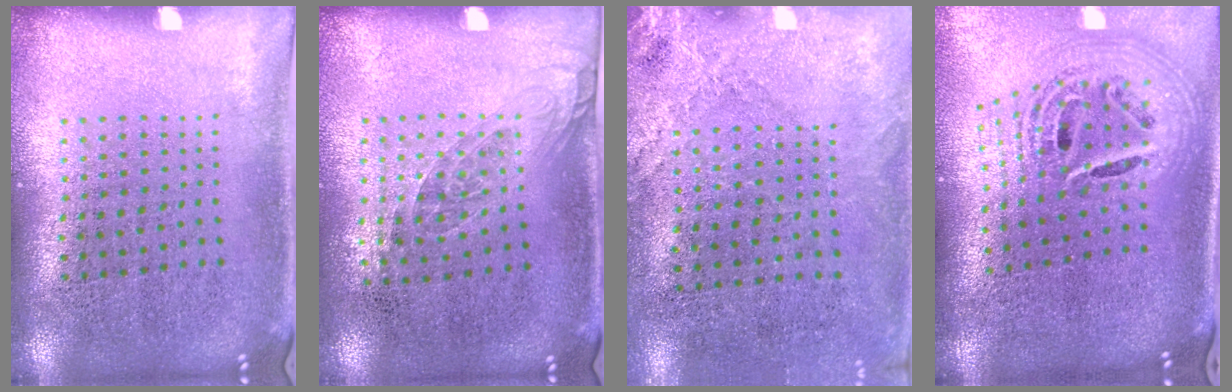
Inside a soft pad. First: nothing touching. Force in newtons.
{"total": 1.0, "press": 0.9, "slide": 0.6}
{"total": 2.5, "press": 2.1, "slide": 1.3}
{"total": 2.7, "press": 1.8, "slide": 1.9}